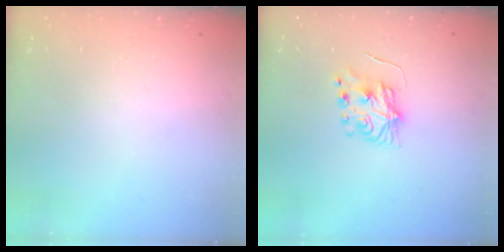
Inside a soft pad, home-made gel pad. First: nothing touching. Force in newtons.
{"total": 6.4, "press": 6.4, "slide": 0.5}